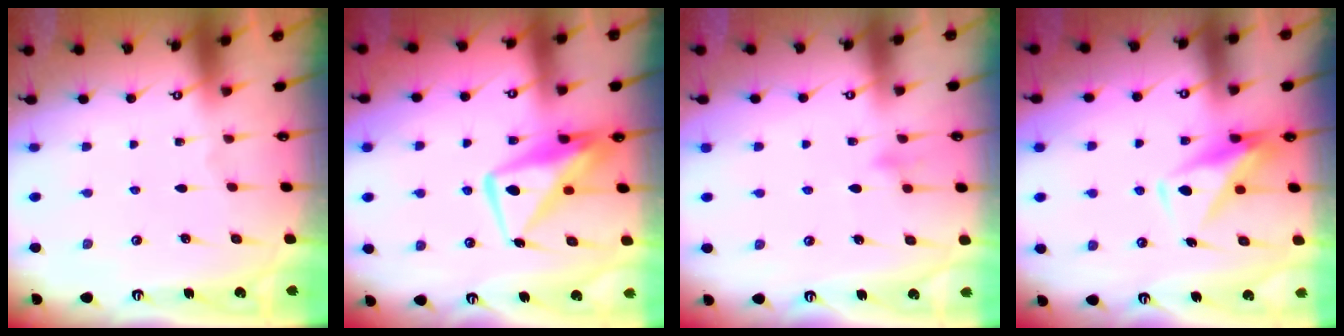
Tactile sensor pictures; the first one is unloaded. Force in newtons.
{"total": 11.9, "press": 11.9, "slide": 0.8}
{"total": 9.1, "press": 9.0, "slide": 0.6}
{"total": 8.8, "press": 8.7, "slide": 0.9}